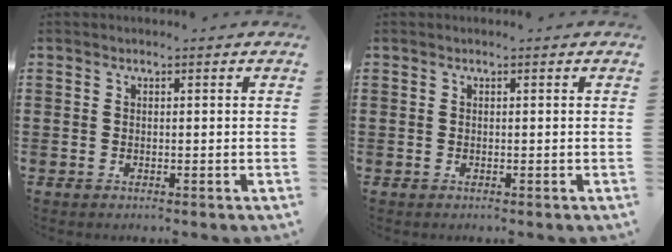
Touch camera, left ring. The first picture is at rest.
{"total": 0.0}